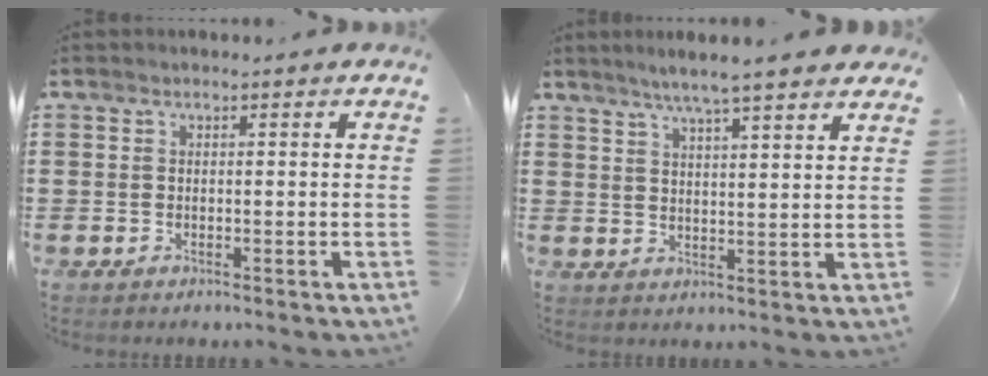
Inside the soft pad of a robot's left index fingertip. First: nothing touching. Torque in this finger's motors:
{"motor_torque": [1.36, -0.78, 0.26, 0.09]}